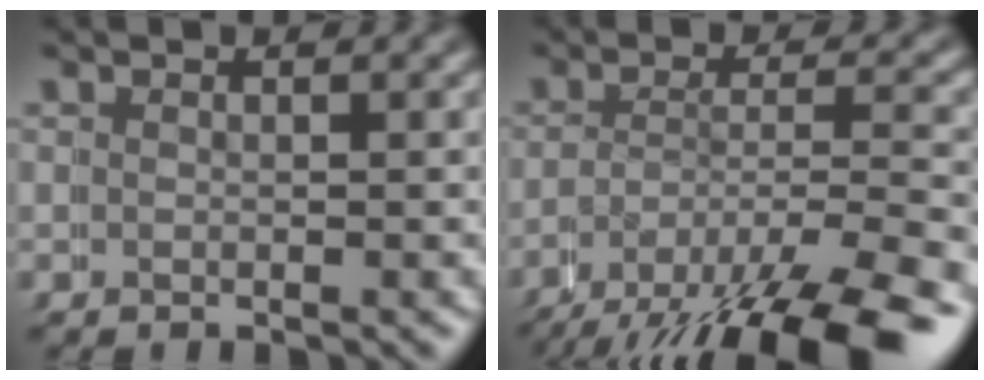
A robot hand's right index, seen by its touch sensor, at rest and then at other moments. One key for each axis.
{"total": 6.8, "fx": -3.8, "fy": 2.2, "fz": 5.2, "tx": -0.088, "ty": -0.036, "tz": -0.050}